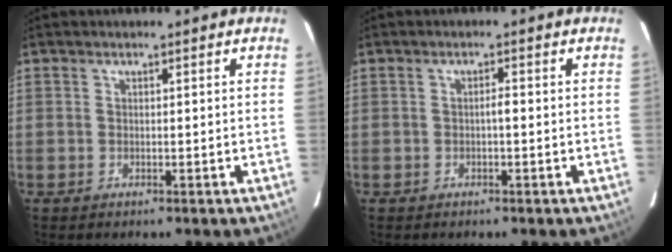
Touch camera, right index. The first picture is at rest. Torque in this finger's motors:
{"motor_torque": [0.24, 0.06, -0.01, 0.03]}